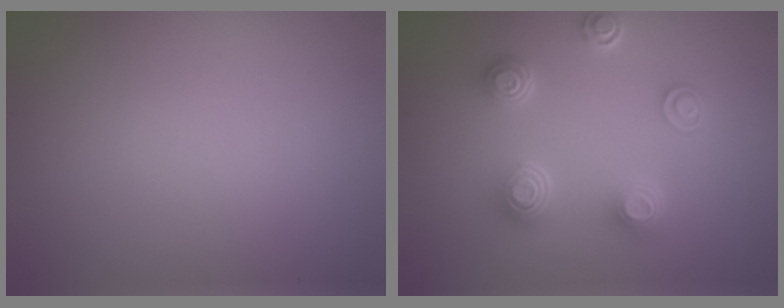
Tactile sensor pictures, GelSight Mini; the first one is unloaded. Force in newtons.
{"total": 4.5, "press": 3.5, "slide": 2.7}